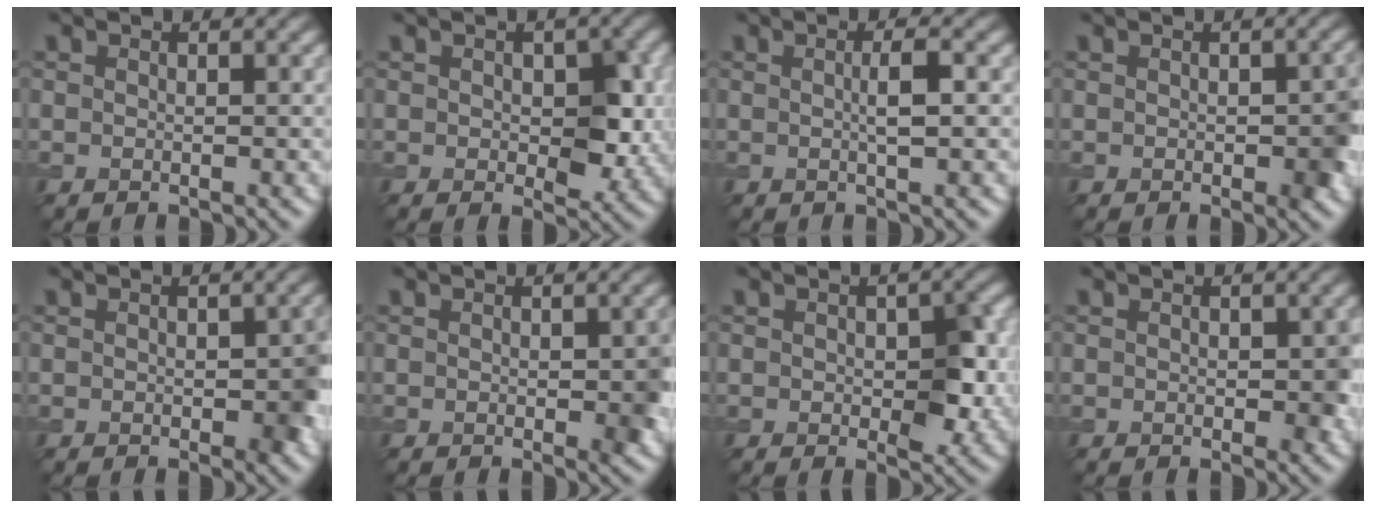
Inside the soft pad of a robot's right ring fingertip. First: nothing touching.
{"total": 4.5, "force": [0.1, 2.6, 3.7], "torque": [-0.053, -0.005, 0.006]}
{"total": 2.0, "force": [0.1, 0.3, 2.0], "torque": [-0.035, 0.004, 0.000]}
{"total": 2.8, "force": [-0.4, 1.2, 2.5], "torque": [-0.027, -0.002, -0.003]}
{"total": 3.0, "force": [-0.4, 1.5, 2.6], "torque": [-0.029, -0.002, -0.003]}
{"total": 2.5, "force": [-0.3, 0.9, 2.4], "torque": [-0.027, -0.002, -0.002]}
{"total": 4.5, "force": [-0.2, 2.3, 3.8], "torque": [-0.055, -0.004, 0.003]}
{"total": 2.3, "force": [0.0, 1.2, 1.9], "torque": [-0.023, -0.003, 0.000]}